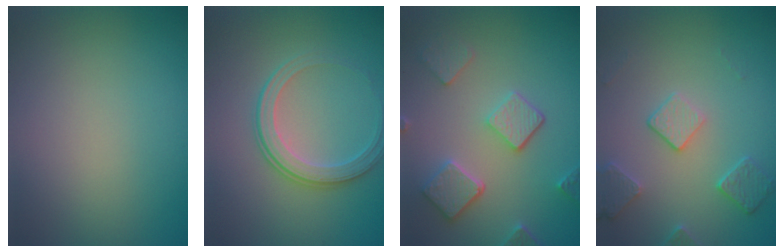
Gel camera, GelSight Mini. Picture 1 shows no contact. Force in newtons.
{"total": 3.5, "press": 2.9, "slide": 1.9}
{"total": 5.1, "press": 3.9, "slide": 3.3}
{"total": 2.9, "press": 2.8, "slide": 0.9}